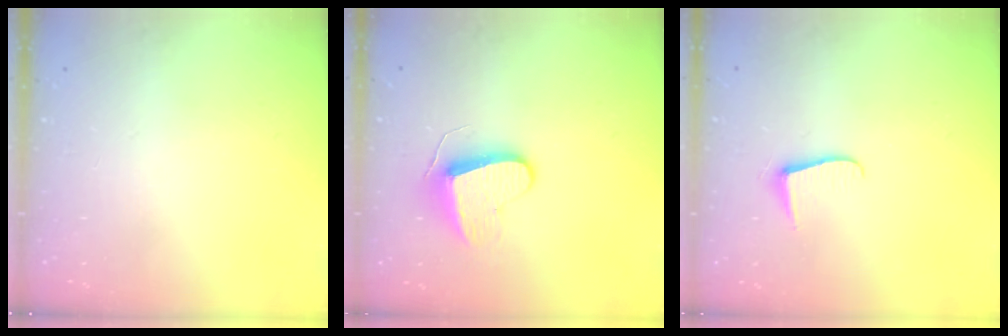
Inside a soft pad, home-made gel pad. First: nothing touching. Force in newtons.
{"total": 9.5, "press": 9.5, "slide": 0.4}
{"total": 5.6, "press": 5.6, "slide": 0.7}